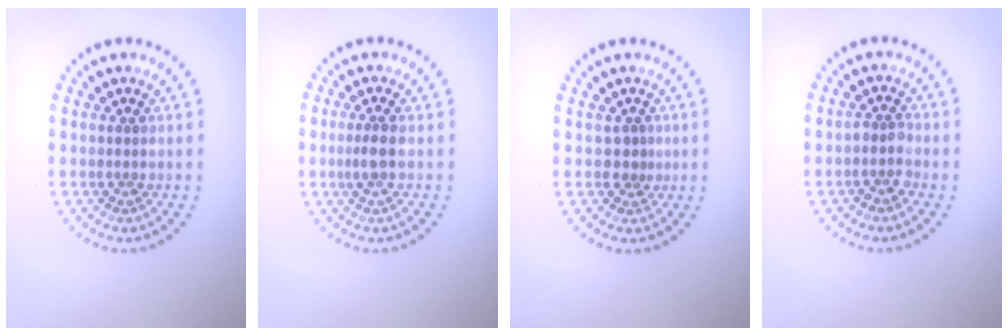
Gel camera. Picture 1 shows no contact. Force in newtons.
{"total": 1.7, "press": 1.5, "slide": 0.8}
{"total": 0.9, "press": 0.5, "slide": 0.8}
{"total": 1.6, "press": 1.4, "slide": 0.7}